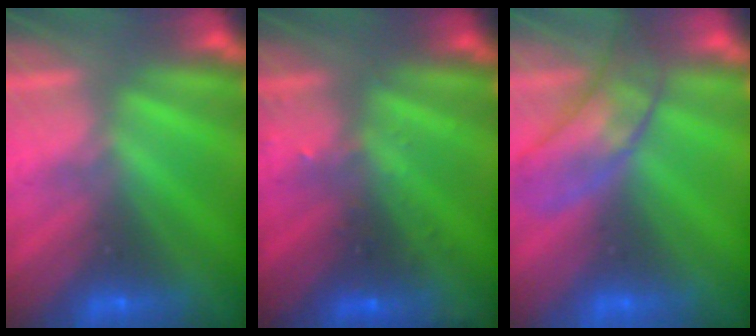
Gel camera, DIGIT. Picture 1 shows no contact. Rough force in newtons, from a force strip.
{"total": 3.0}
{"total": 3.7}